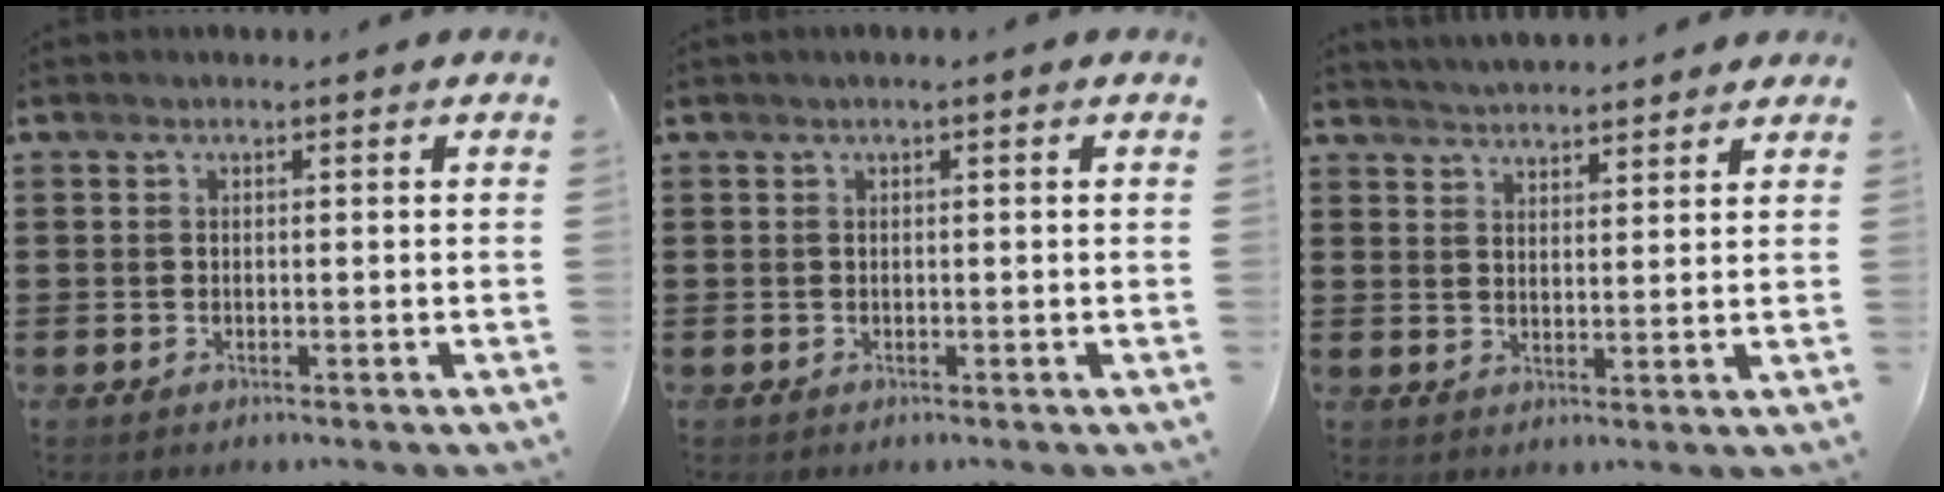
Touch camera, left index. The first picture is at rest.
{"total": 0.7, "force": [0.2, -0.1, 0.6], "torque": [-0.010, -0.002, 0.005]}
{"total": 3.5, "force": [3.5, -0.2, 0.0], "torque": [-0.010, -0.013, 0.063]}